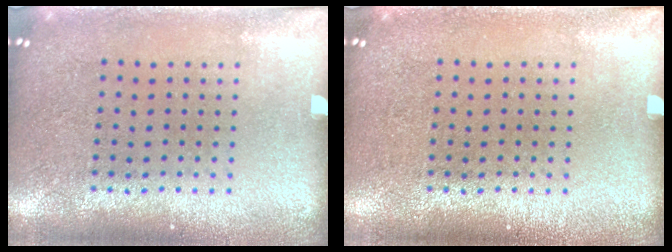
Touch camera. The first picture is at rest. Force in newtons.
{"total": 0.0}